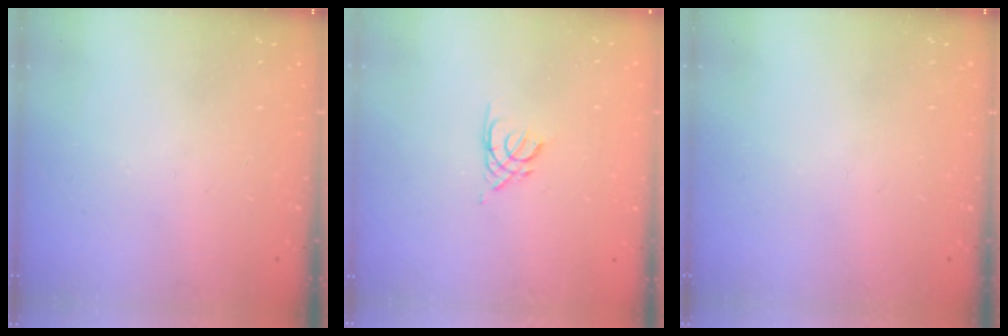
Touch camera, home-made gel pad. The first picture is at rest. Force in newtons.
{"total": 2.1, "press": 2.0, "slide": 0.4}
{"total": 0.0}